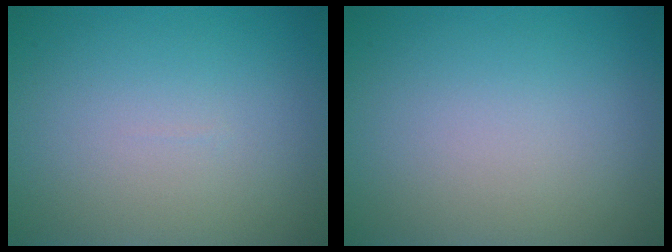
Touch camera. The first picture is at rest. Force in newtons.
{"total": 0.0}